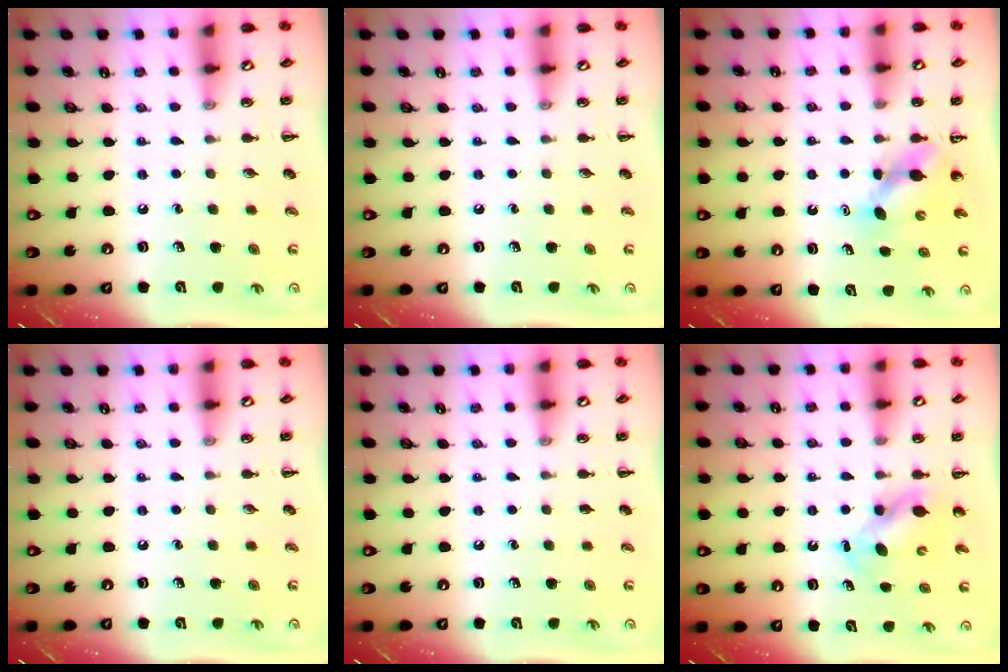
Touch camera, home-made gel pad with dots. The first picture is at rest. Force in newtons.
{"total": 0.0}
{"total": 4.5, "press": 4.4, "slide": 0.6}
{"total": 0.0}
{"total": 0.0}
{"total": 5.9, "press": 5.8, "slide": 0.5}